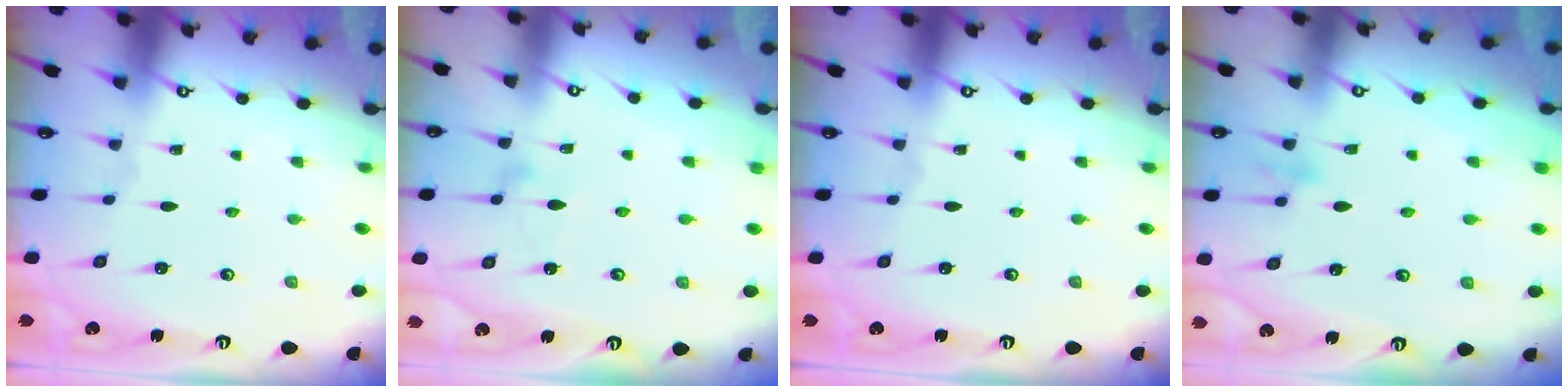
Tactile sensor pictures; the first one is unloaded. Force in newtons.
{"total": 6.6, "press": 6.6, "slide": 0.3}
{"total": 0.0}
{"total": 9.0, "press": 8.9, "slide": 1.4}